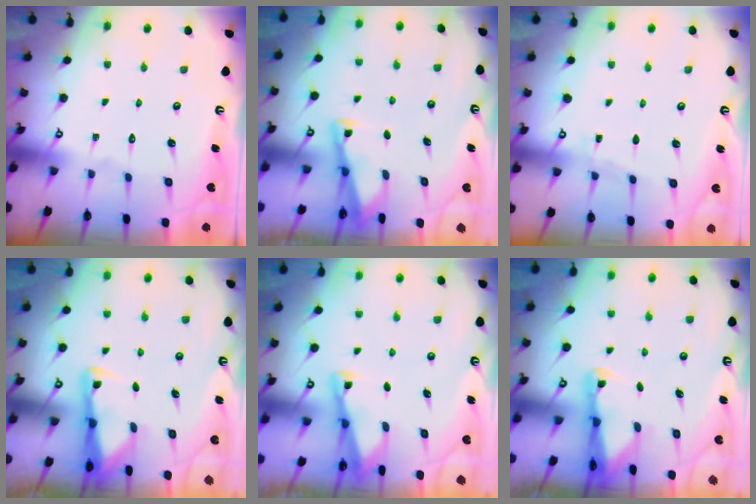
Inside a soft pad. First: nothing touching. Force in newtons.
{"total": 2.8, "press": 2.8, "slide": 0.4}
{"total": 2.8, "press": 2.8, "slide": 0.4}
{"total": 3.1, "press": 3.1, "slide": 0.5}
{"total": 2.8, "press": 2.8, "slide": 0.4}
{"total": 2.0, "press": 2.0, "slide": 0.3}